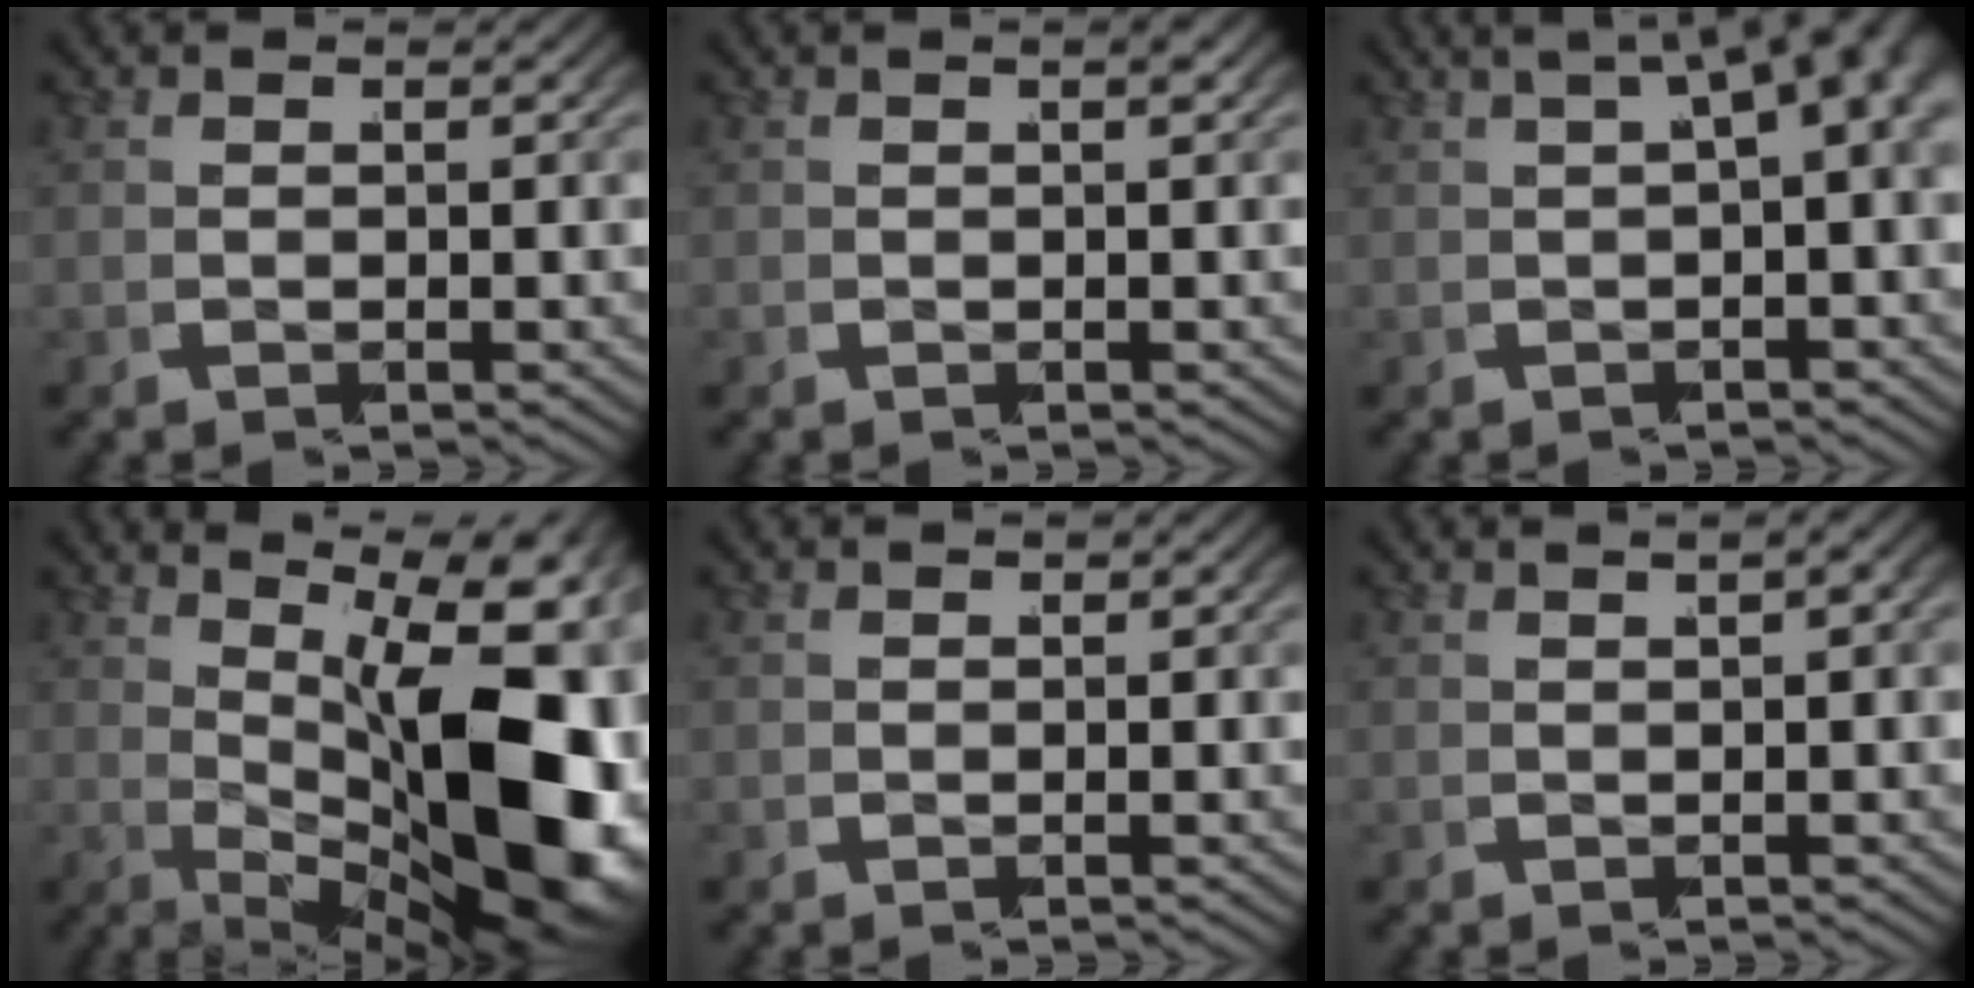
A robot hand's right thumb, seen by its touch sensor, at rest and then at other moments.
{"total": 1.9, "force": [0.9, 0.7, 1.5], "torque": [-0.011, 0.008, 0.009]}
{"total": 8.8, "force": [2.8, 5.0, 6.7], "torque": [-0.072, 0.030, 0.023]}
{"total": 21.0, "force": [-0.5, 11.3, 17.7], "torque": [-0.255, -0.036, 0.016]}
{"total": 0.0}
{"total": 2.7, "force": [0.9, 1.3, 2.2], "torque": [-0.019, 0.015, 0.007]}